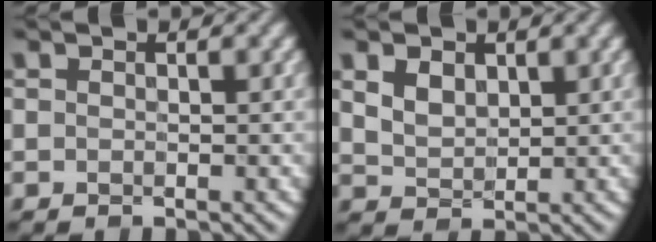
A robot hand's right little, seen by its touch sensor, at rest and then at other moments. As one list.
[{"total": 2.0, "force": [0.5, 1.5, 1.2], "torque": [-0.042, -0.006, 0.022]}]